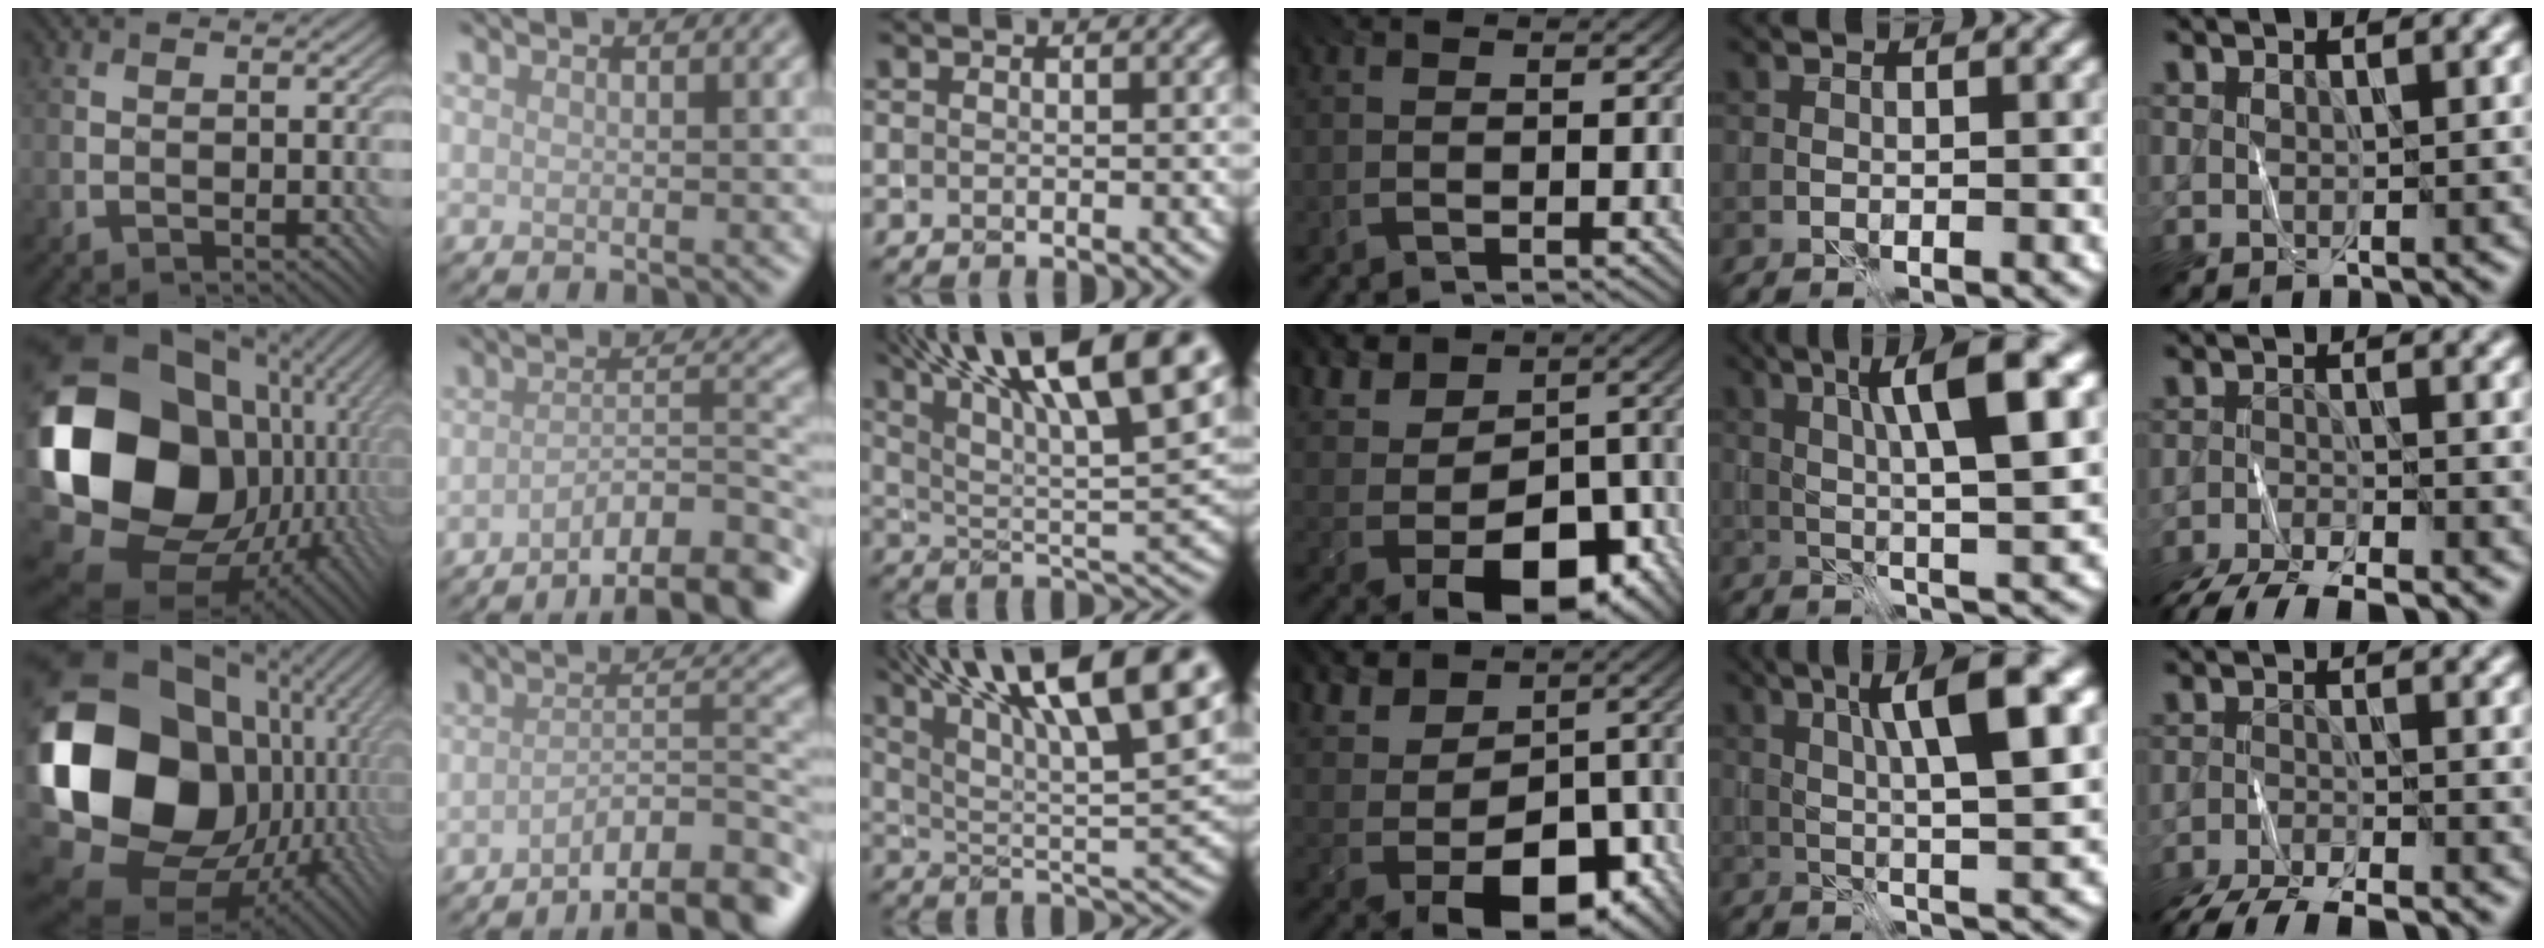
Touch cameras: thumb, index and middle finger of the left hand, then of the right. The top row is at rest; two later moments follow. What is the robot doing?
{"motion": "fold", "object": "shorts"}